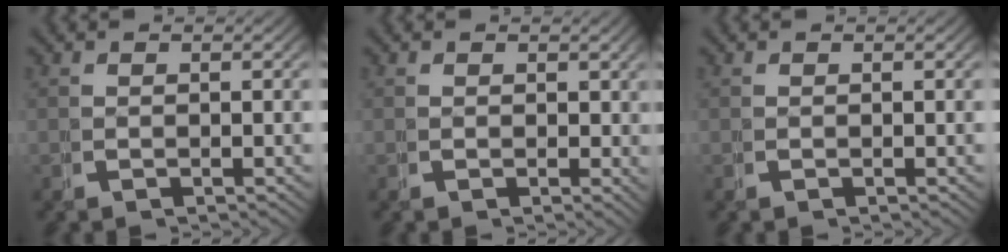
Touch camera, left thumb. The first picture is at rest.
{"total": 1.0, "force": [0.4, 0.6, 0.6], "torque": [0.000, -0.004, 0.007]}
{"total": 0.0}